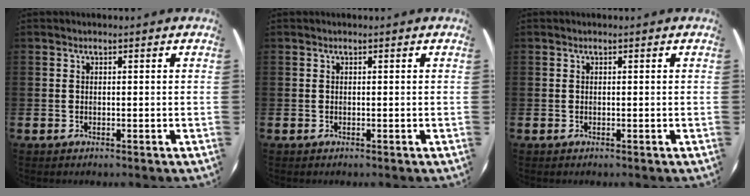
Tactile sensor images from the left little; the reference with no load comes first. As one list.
[{"total": 0.0}, {"total": 0.0}]